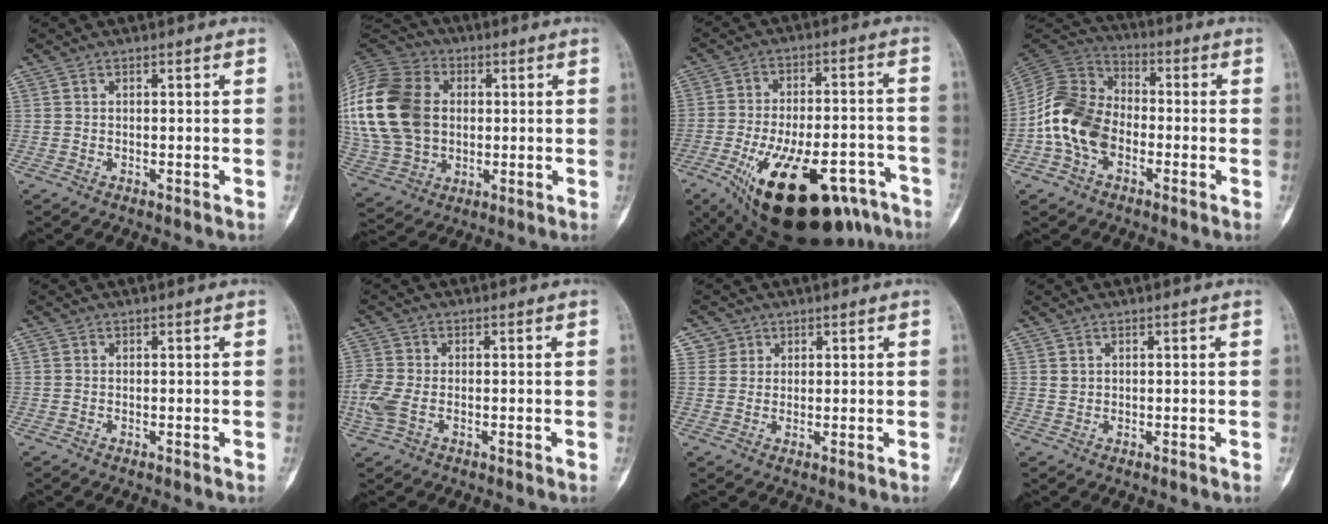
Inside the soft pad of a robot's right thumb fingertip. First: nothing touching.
{"total": 25.0, "force": [2.7, 18.6, 16.5], "torque": [-0.362, 0.014, 0.057]}
{"total": 25.8, "force": [-14.1, 11.1, 18.6], "torque": [-0.266, 0.049, -0.204]}
{"total": 13.9, "force": [-3.5, 9.7, 9.2], "torque": [-0.168, 0.036, -0.076]}
{"total": 0.0}
{"total": 6.3, "force": [-1.3, 4.0, 4.7], "torque": [-0.136, 0.004, -0.029]}
{"total": 2.9, "force": [1.5, 2.5, -0.3], "torque": [0.025, -0.002, 0.020]}
{"total": 0.9, "force": [0.5, 0.7, 0.2], "torque": [0.000, -0.001, 0.012]}